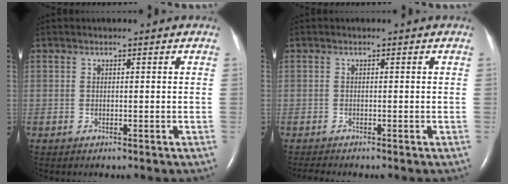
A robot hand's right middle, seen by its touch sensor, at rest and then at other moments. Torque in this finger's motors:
{"motor_torque": [-0.11, 0.11, -0.03, -0.01]}